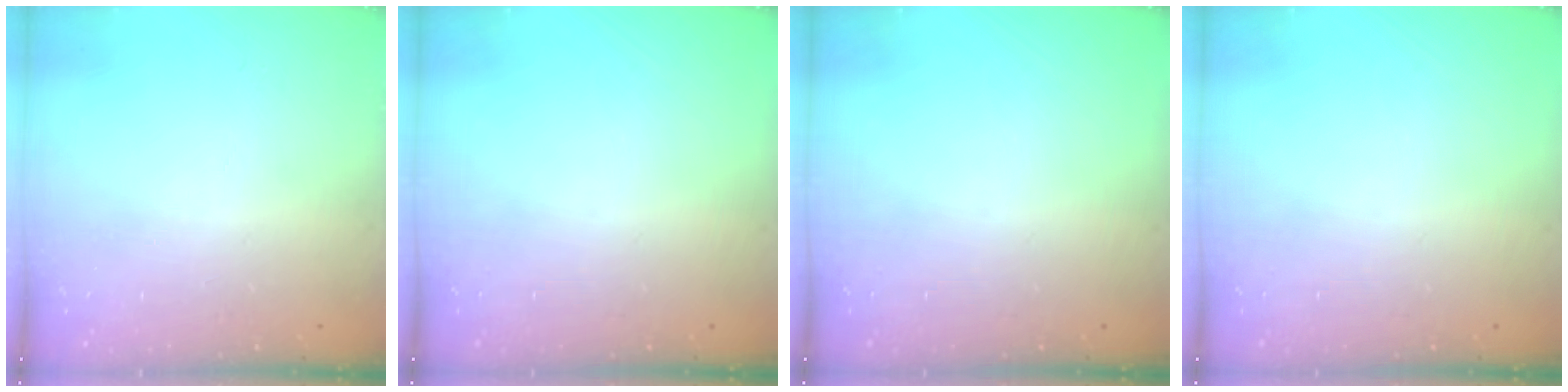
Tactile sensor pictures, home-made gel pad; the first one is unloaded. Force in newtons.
{"total": 0.0}
{"total": 0.0}
{"total": 0.0}